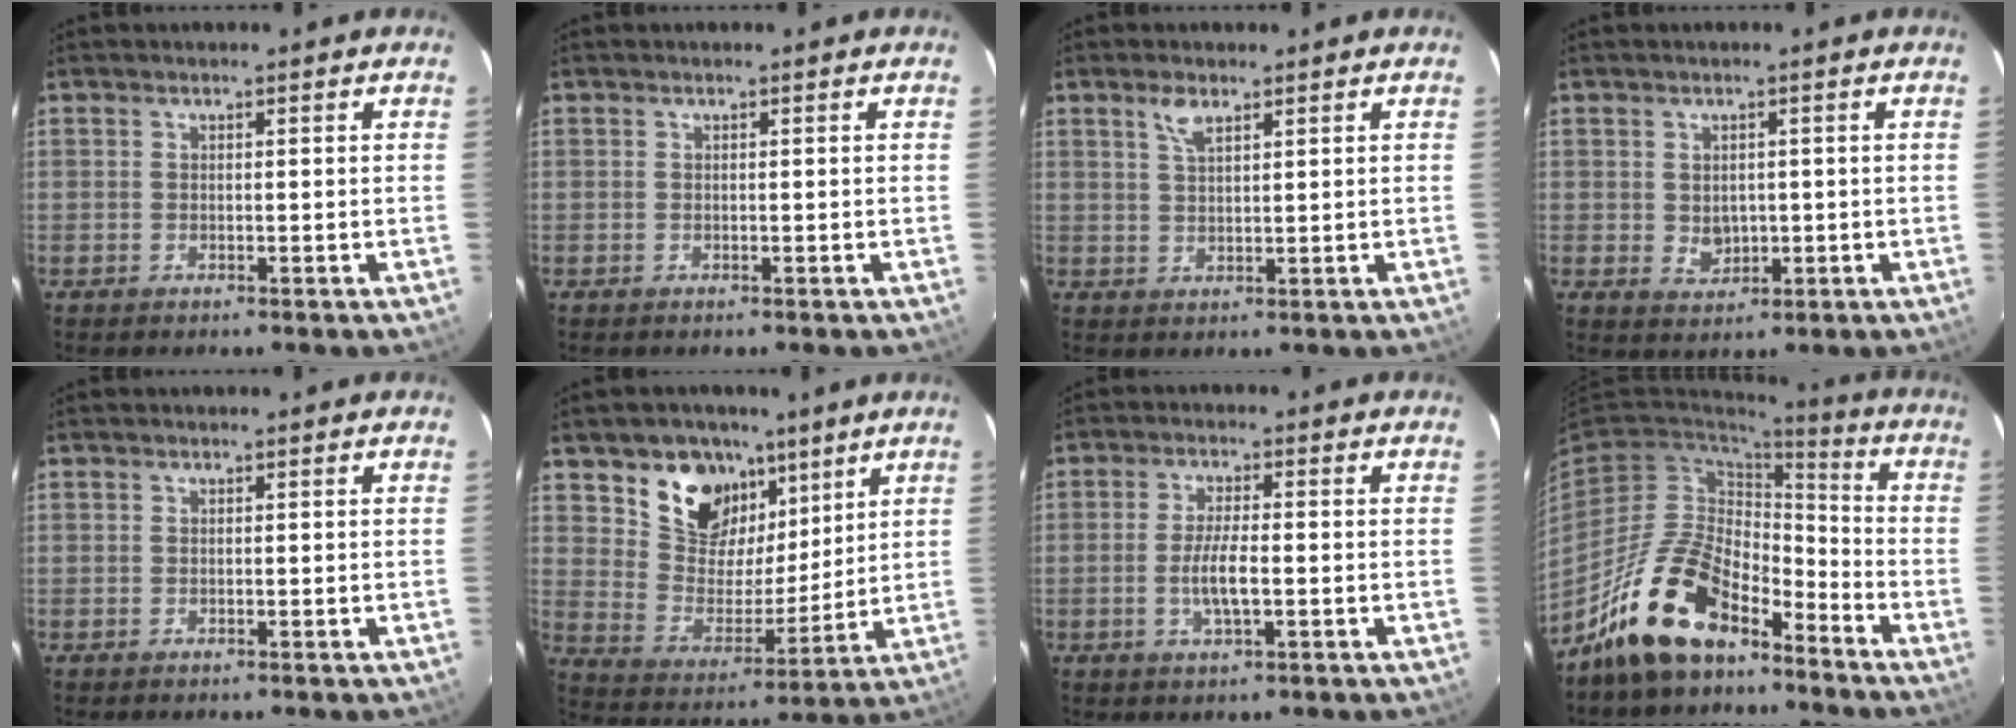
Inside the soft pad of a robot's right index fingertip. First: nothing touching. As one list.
[{"total": 0.0}, {"total": 3.2, "force": [2.0, 1.2, 2.1], "torque": [-0.039, 0.004, 0.039]}, {"total": 3.4, "force": [0.0, 2.8, 1.9], "torque": [-0.031, 0.000, 0.007]}, {"total": 0.0}, {"total": 14.2, "force": [8.6, 10.0, 5.3], "torque": [-0.108, 0.001, 0.161]}, {"total": 5.1, "force": [-1.2, 1.1, 4.9], "torque": [-0.095, -0.003, -0.021]}, {"total": 16.6, "force": [-12.0, 7.4, 8.7], "torque": [-0.178, 0.017, -0.209]}]